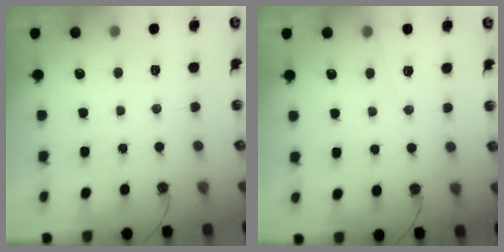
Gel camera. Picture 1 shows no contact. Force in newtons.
{"total": 4.4, "press": 3.2, "slide": 3.0}